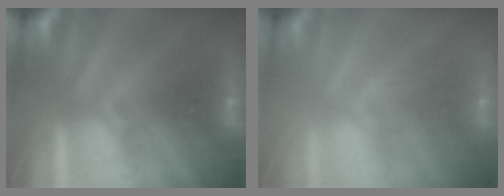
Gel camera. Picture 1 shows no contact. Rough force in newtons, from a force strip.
{"total": 2.4}